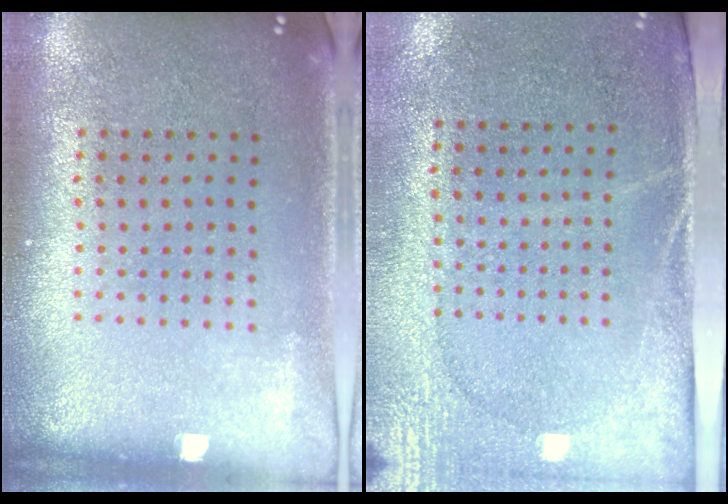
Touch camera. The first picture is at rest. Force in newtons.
{"total": 2.7, "press": 2.3, "slide": 1.5}